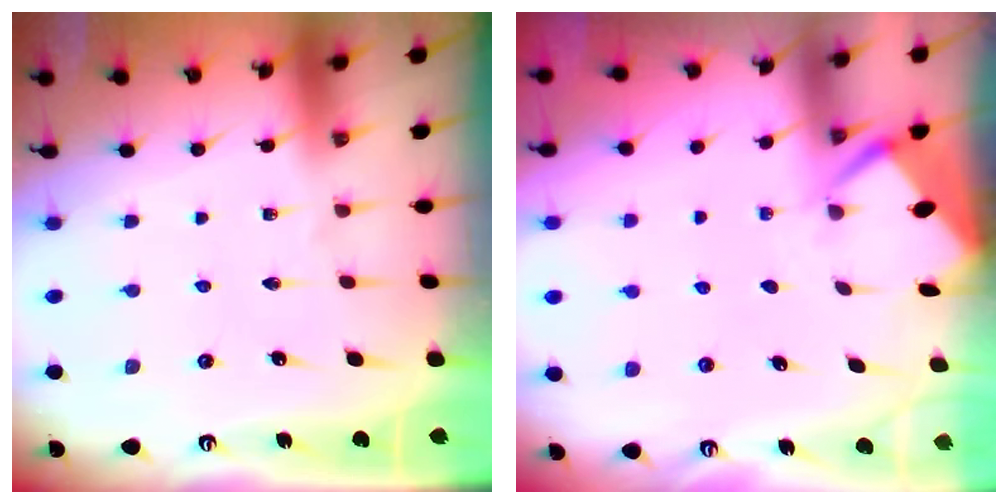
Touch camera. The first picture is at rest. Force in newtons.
{"total": 2.6, "press": 2.6, "slide": 0.3}